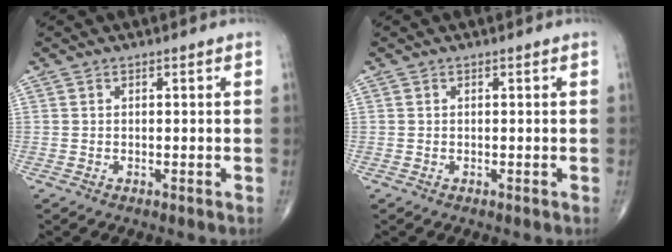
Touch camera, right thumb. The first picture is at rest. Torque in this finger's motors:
{"motor_torque": [-0.37, -0.30, -0.11, 0.06, 0.00]}